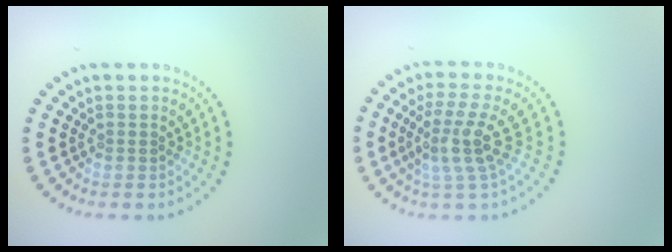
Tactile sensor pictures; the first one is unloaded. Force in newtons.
{"total": 3.8, "press": 2.8, "slide": 2.6}